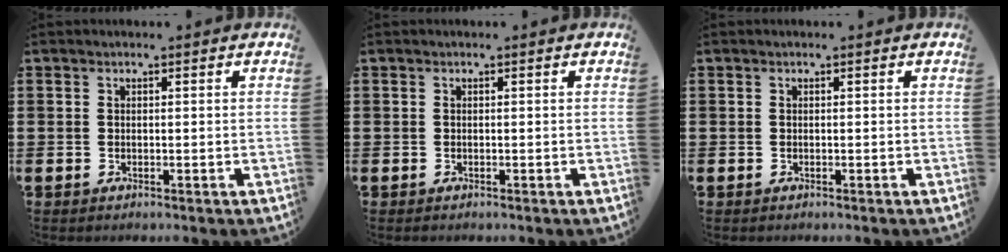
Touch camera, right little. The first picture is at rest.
{"total": 0.0}
{"total": 0.0}